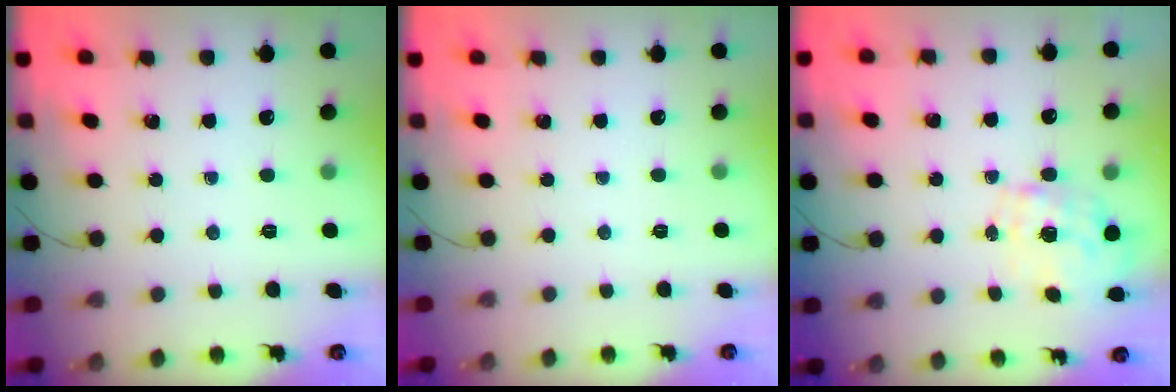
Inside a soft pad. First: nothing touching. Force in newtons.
{"total": 2.5, "press": 2.4, "slide": 0.5}
{"total": 1.7, "press": 1.5, "slide": 0.7}